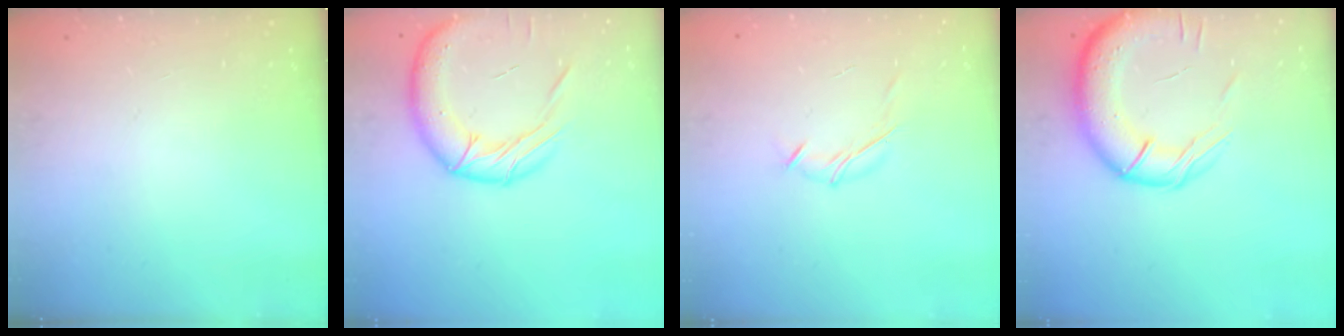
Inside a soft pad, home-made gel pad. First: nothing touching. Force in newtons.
{"total": 18.1, "press": 17.9, "slide": 2.6}
{"total": 7.1, "press": 7.0, "slide": 1.5}
{"total": 17.3, "press": 16.9, "slide": 3.5}